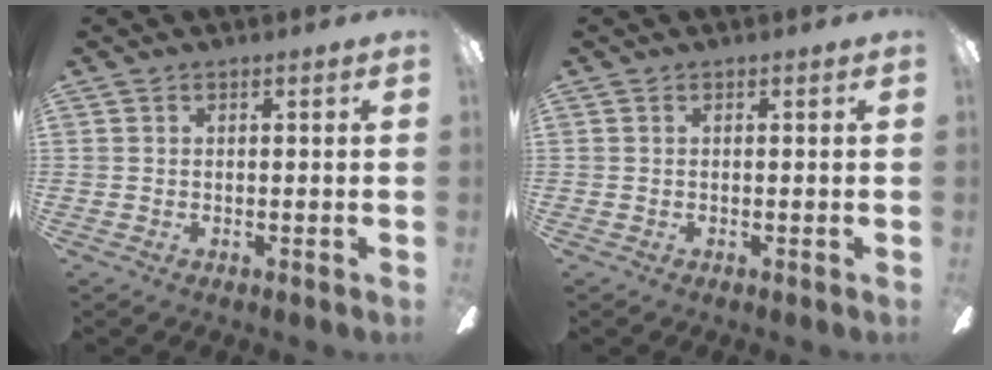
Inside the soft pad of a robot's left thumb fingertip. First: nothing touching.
{"total": 0.0}